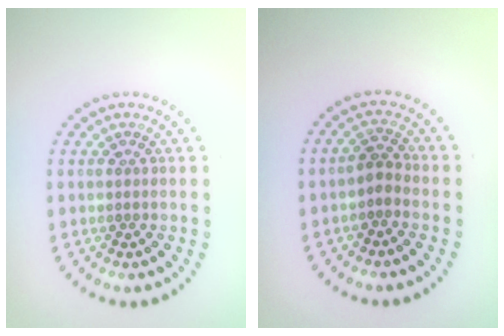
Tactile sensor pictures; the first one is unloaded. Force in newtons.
{"total": 1.6, "press": 1.3, "slide": 1.0}